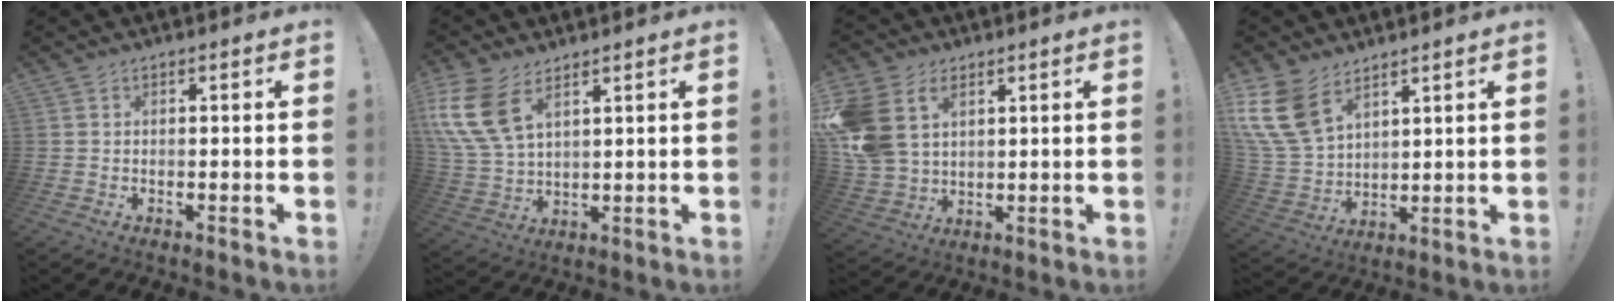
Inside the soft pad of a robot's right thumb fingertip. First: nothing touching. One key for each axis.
{"total": 12.9, "fx": 6.7, "fy": 7.1, "fz": 8.5, "tx": -0.191, "ty": -0.026, "tz": 0.127}
{"total": 13.2, "fx": 5.4, "fy": 9.6, "fz": 7.3, "tx": -0.160, "ty": -0.026, "tz": 0.108}
{"total": 14.6, "fx": 8.4, "fy": 8.8, "fz": 7.9, "tx": -0.178, "ty": -0.043, "tz": 0.166}